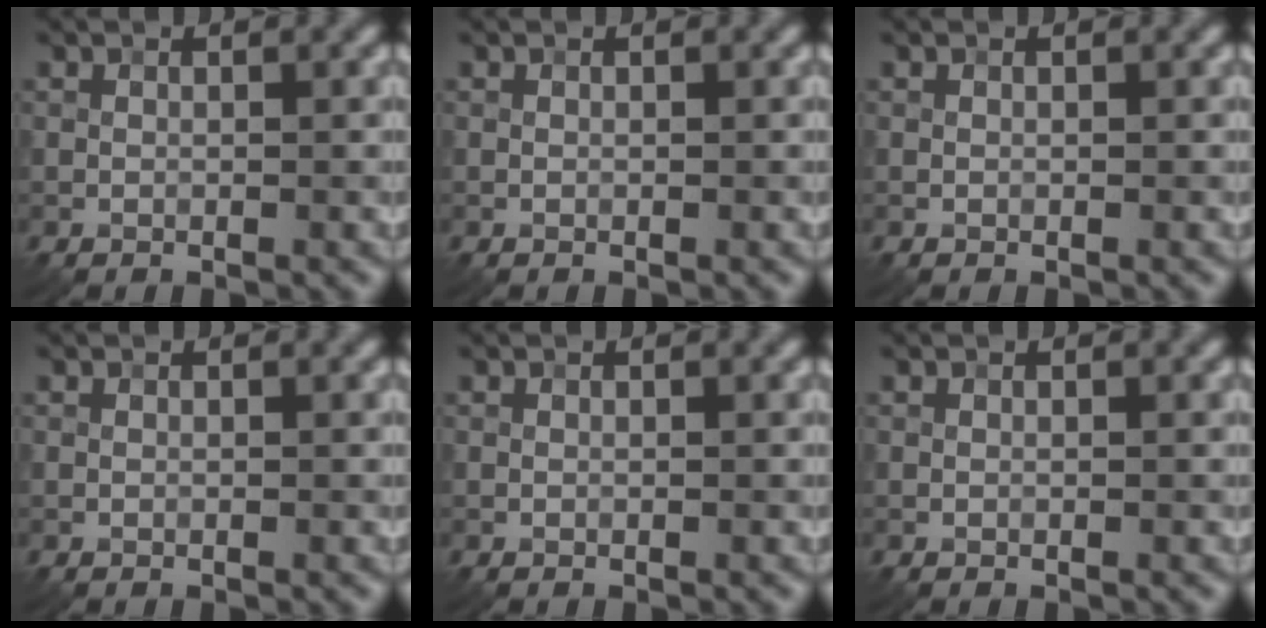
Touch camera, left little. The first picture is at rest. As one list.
[{"total": 0.0}, {"total": 0.0}, {"total": 0.0}, {"total": 0.0}, {"total": 0.0}]